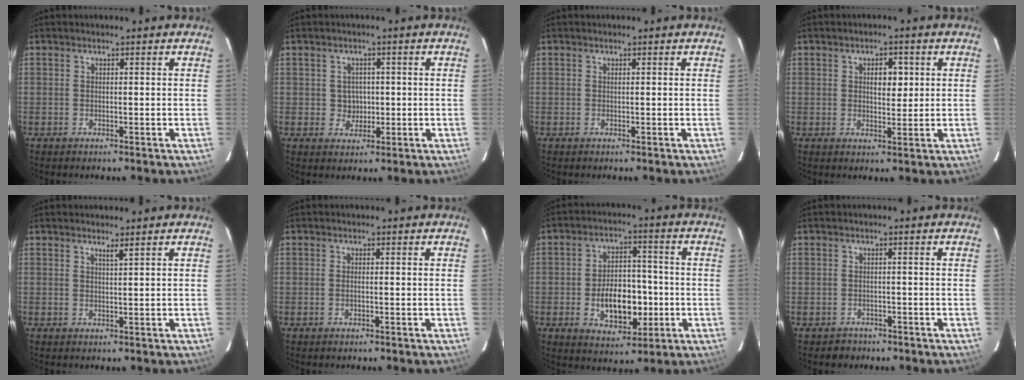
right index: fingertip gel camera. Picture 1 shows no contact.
{"total": 3.1, "force": [0.0, 3.1, 0.5], "torque": [-0.008, 0.012, 0.005]}
{"total": 0.0}
{"total": 3.8, "force": [1.0, 2.2, 3.0], "torque": [-0.043, 0.010, 0.016]}
{"total": 1.1, "force": [0.8, -0.2, 0.7], "torque": [-0.010, -0.003, 0.012]}
{"total": 0.6, "force": [-0.1, 0.2, 0.6], "torque": [-0.013, 0.001, -0.003]}
{"total": 11.1, "force": [-2.5, 6.8, 8.4], "torque": [-0.155, 0.014, -0.025]}
{"total": 2.5, "force": [-1.6, 1.9, -0.3], "torque": [0.004, 0.009, -0.020]}